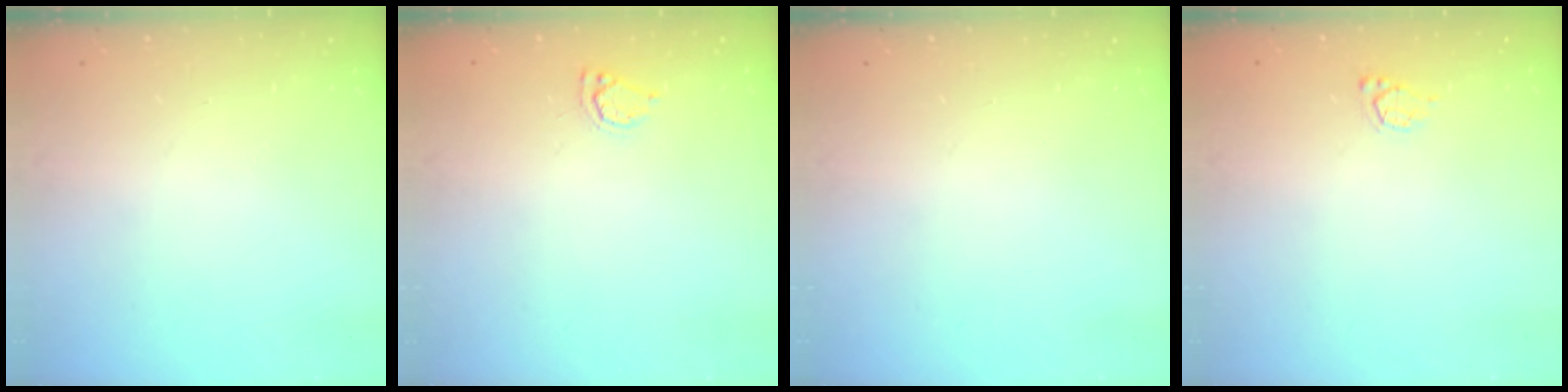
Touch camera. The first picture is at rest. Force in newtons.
{"total": 5.0, "press": 5.0, "slide": 0.5}
{"total": 0.0}
{"total": 4.2, "press": 4.2, "slide": 0.3}